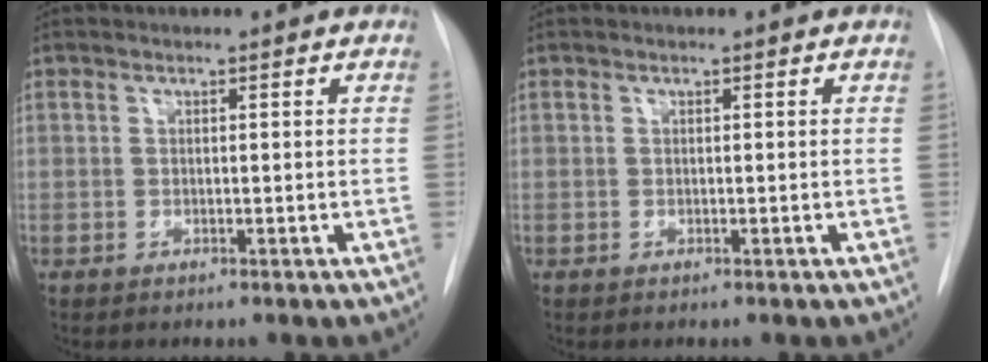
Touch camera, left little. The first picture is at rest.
{"total": 0.0}